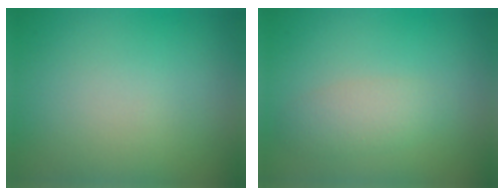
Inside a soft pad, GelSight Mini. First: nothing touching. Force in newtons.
{"total": 2.3, "press": 2.3, "slide": 0.1}